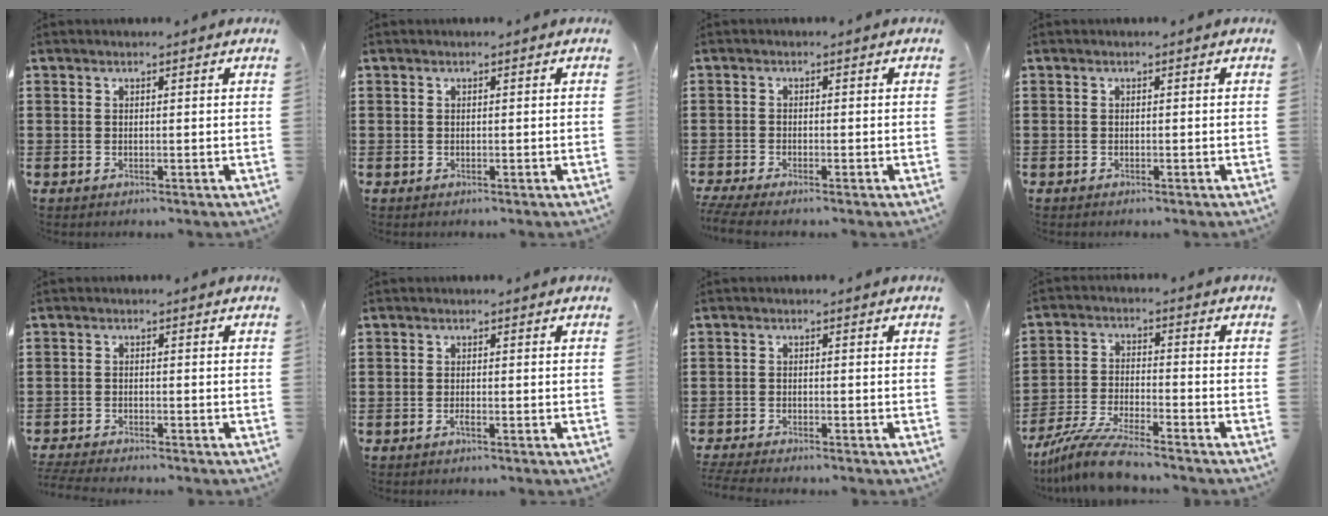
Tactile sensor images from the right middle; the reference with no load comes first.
{"total": 0.0}
{"total": 1.9, "force": [-1.7, -0.1, 0.9], "torque": [-0.030, -0.008, -0.037]}
{"total": 0.0}
{"total": 2.4, "force": [-2.4, -0.1, 0.3], "torque": [-0.016, -0.007, -0.051]}
{"total": 0.9, "force": [-0.5, 0.1, 0.7], "torque": [-0.014, -0.002, -0.010]}
{"total": 2.1, "force": [-2.1, -0.1, 0.3], "torque": [-0.017, -0.007, -0.045]}
{"total": 8.4, "force": [-7.5, 0.2, 3.8], "torque": [-0.085, -0.005, -0.148]}